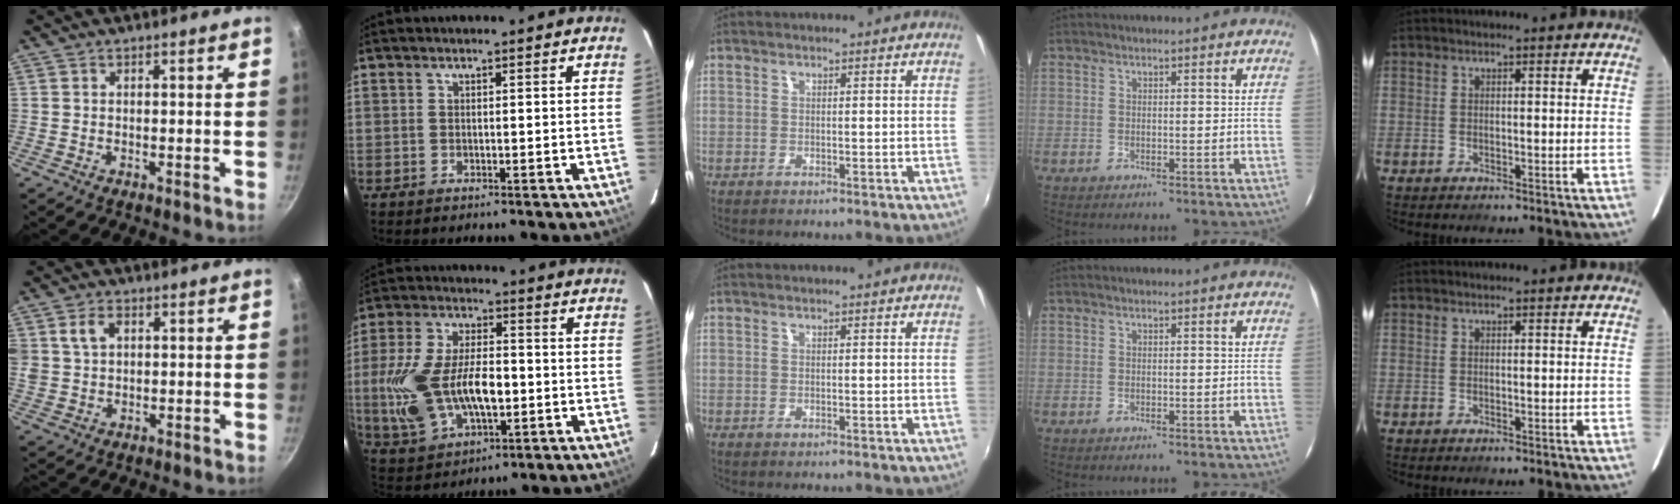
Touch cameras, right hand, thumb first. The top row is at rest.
{"thumb": {"total": 6.4, "force": [2.0, 4.8, 3.8], "torque": [-0.062, 0.006, 0.035]}, "index": {"total": 18.9, "force": [-2.4, 10.5, 15.5], "torque": [-0.336, -0.002, -0.028]}}